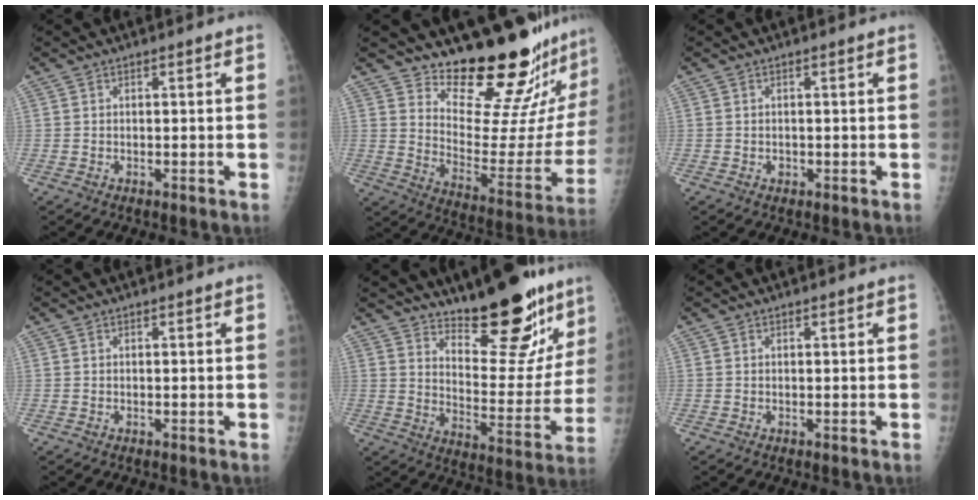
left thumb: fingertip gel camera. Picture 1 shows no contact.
{"total": 21.3, "force": [19.3, 3.5, 8.3], "torque": [-0.081, -0.197, 0.270]}
{"total": 0.6, "force": [-0.1, 0.6, 0.3], "torque": [0.000, 0.001, 0.000]}
{"total": 0.0}
{"total": 19.8, "force": [14.7, 6.8, 11.5], "torque": [-0.111, -0.111, 0.220]}
{"total": 0.0}